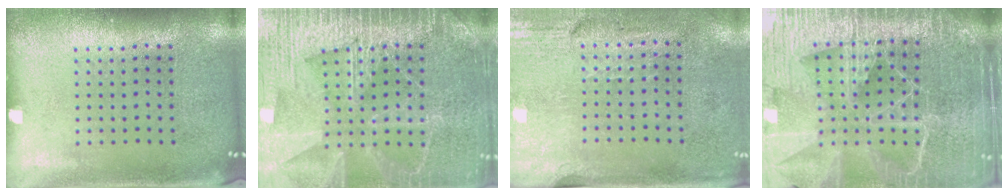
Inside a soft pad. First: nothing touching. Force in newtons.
{"total": 6.5, "press": 6.5, "slide": 0.8}
{"total": 2.9, "press": 2.5, "slide": 1.5}
{"total": 6.2, "press": 5.4, "slide": 3.1}